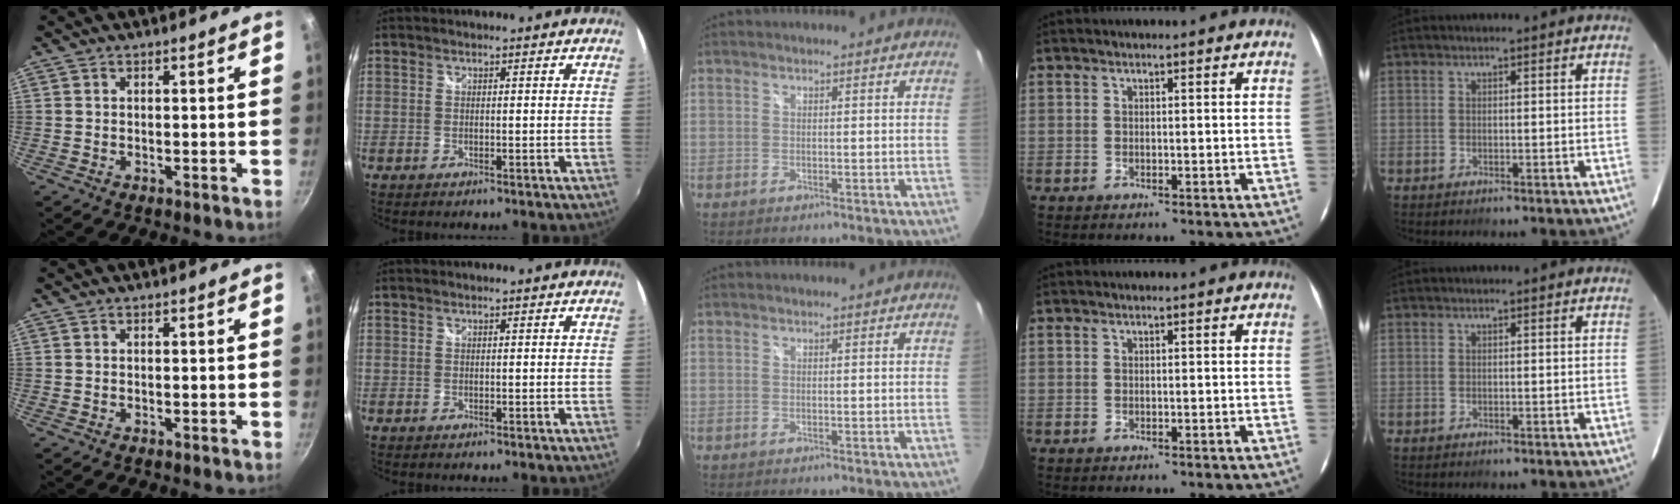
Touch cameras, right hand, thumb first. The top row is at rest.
{}